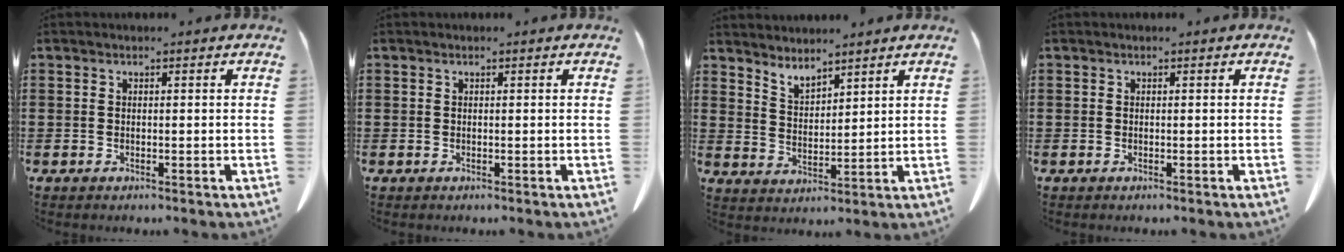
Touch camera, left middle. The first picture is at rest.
{"total": 0.0}
{"total": 3.8, "force": [3.7, 0.5, 0.4], "torque": [-0.019, -0.017, 0.069]}
{"total": 0.0}